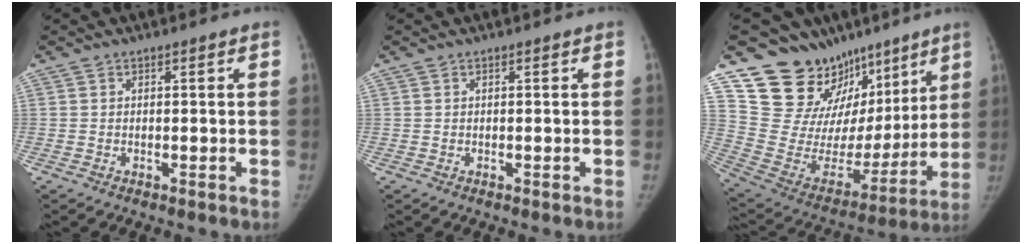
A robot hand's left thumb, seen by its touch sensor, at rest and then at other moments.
{"total": 0.0}
{"total": 23.1, "force": [15.9, 13.9, 9.4], "torque": [-0.091, -0.069, 0.262]}